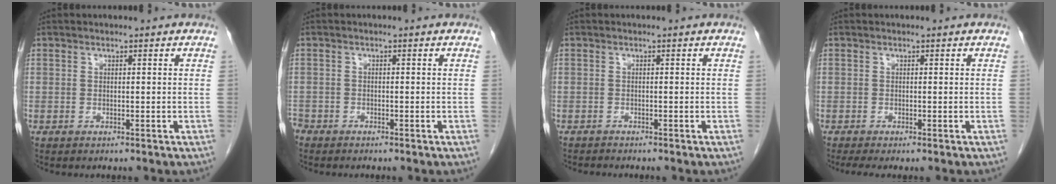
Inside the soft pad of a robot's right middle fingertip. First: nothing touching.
{"total": 2.1, "force": [-1.9, 1.0, 0.3], "torque": [-0.011, -0.001, -0.035]}
{"total": 1.0, "force": [-1.0, 0.0, 0.1], "torque": [-0.007, -0.004, -0.017]}
{"total": 1.8, "force": [-1.3, 0.1, 1.2], "torque": [-0.022, -0.007, -0.022]}